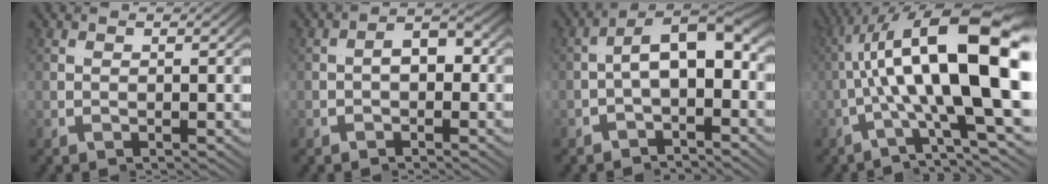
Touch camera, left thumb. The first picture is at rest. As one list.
[{"total": 3.0, "force": [-1.0, 1.9, 2.1], "torque": [-0.046, -0.008, -0.015]}, {"total": 6.5, "force": [-1.4, 3.6, 5.2], "torque": [-0.086, 0.007, -0.038]}, {"total": 14.5, "force": [0.7, 2.8, 14.2], "torque": [-0.214, 0.035, -0.010]}]